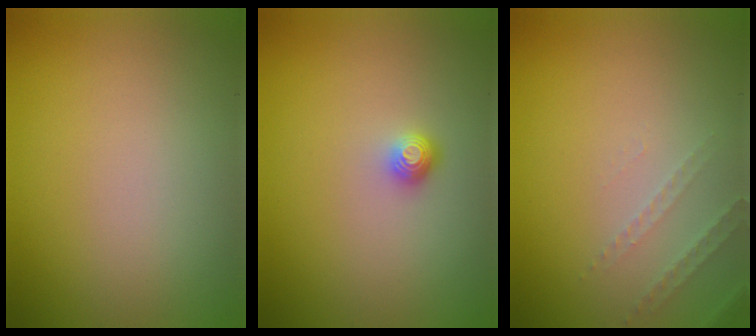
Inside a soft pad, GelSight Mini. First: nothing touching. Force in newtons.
{"total": 1.2, "press": 1.0, "slide": 0.7}
{"total": 1.5, "press": 1.4, "slide": 0.4}